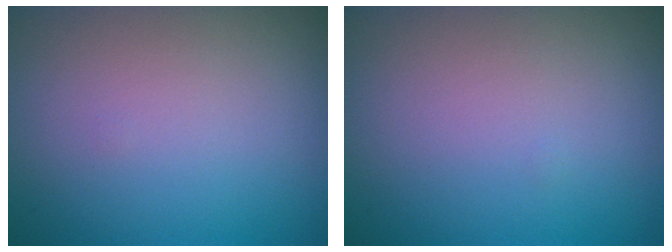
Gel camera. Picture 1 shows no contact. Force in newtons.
{"total": 0.0}